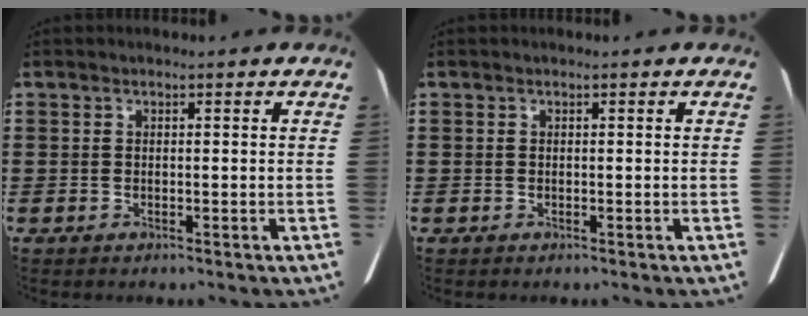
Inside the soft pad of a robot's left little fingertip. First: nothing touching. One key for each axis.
{"total": 0.0}